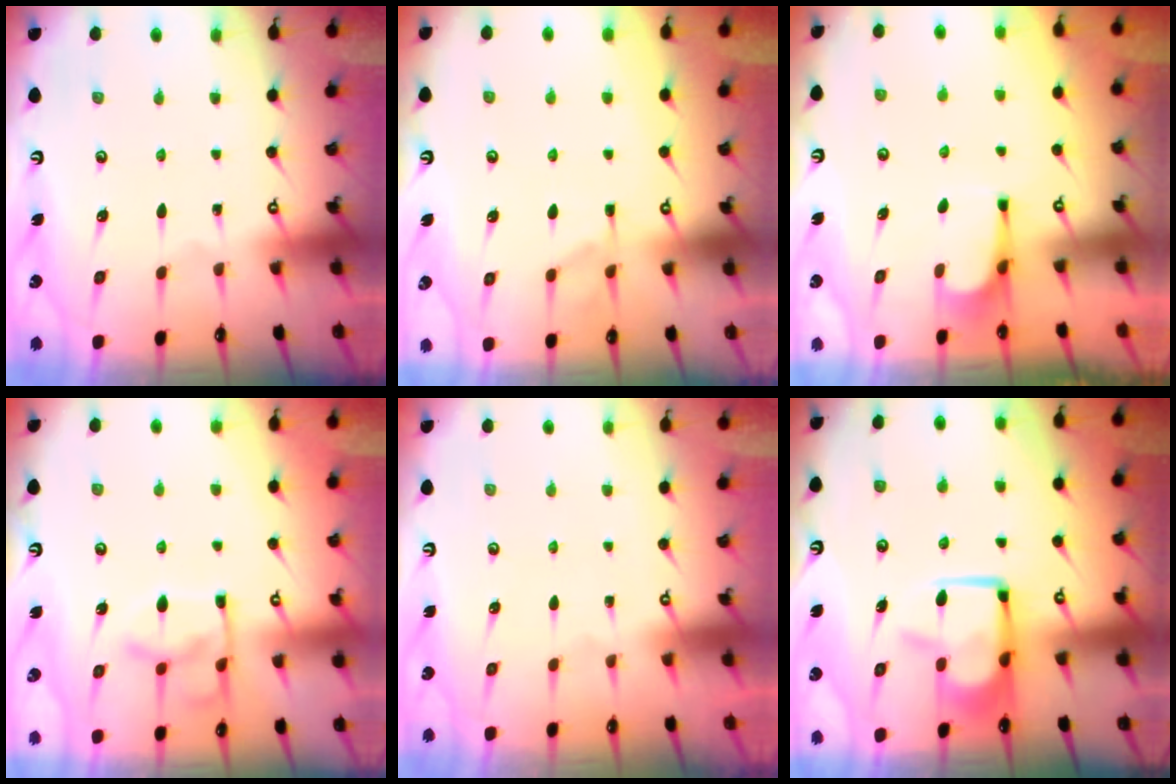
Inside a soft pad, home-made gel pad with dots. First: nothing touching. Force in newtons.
{"total": 1.1, "press": 0.0, "slide": 1.1}
{"total": 5.1, "press": 5.1, "slide": 0.5}
{"total": 11.7, "press": 11.6, "slide": 0.9}
{"total": 1.5, "press": 1.4, "slide": 0.7}
{"total": 9.7, "press": 9.6, "slide": 1.1}